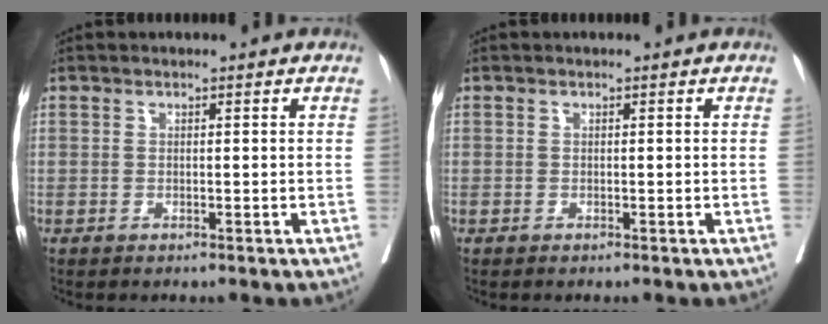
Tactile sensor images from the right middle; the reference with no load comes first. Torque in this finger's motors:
{"motor_torque": [-0.10, -0.11, -0.30, -0.21]}